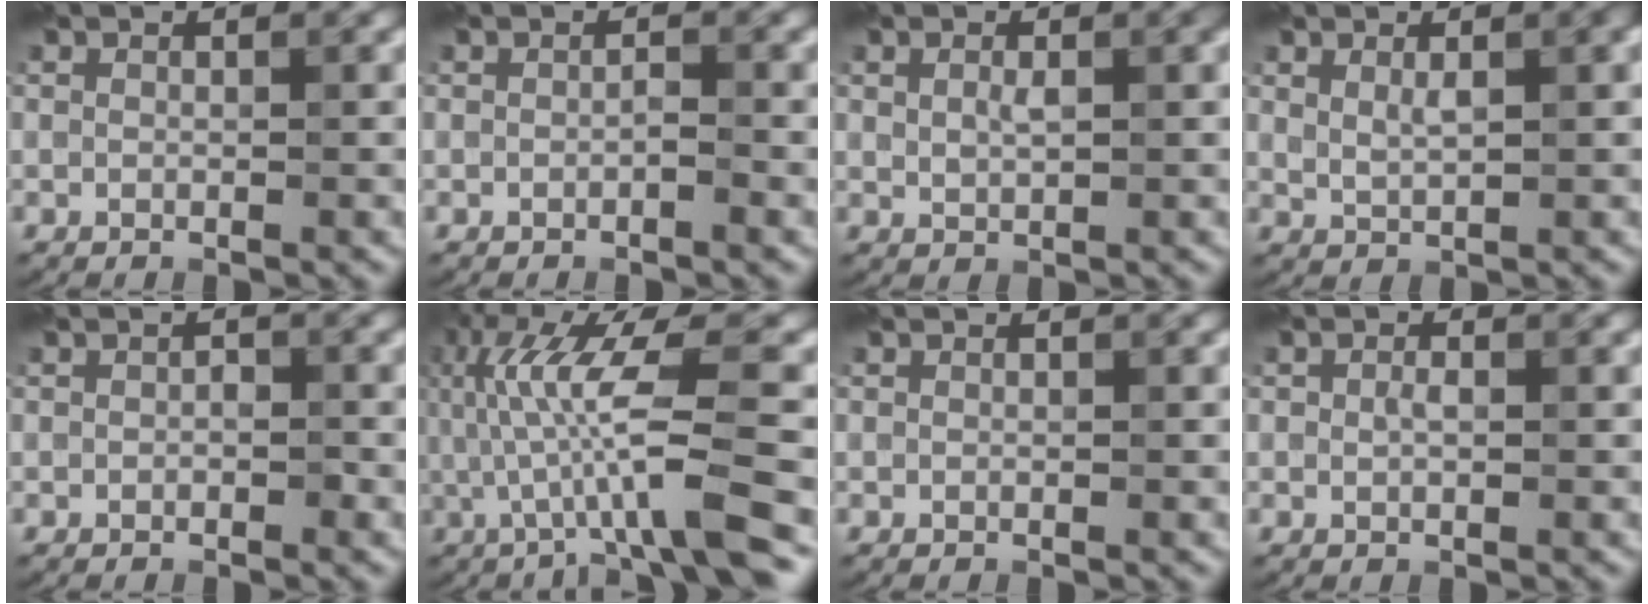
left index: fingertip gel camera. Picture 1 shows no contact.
{"total": 0.6, "force": [-0.2, 0.0, 0.6], "torque": [-0.011, 0.003, -0.004]}
{"total": 1.3, "force": [1.0, 0.4, 0.7], "torque": [-0.023, 0.008, 0.017]}
{"total": 1.7, "force": [1.4, 0.4, 1.0], "torque": [-0.023, 0.008, 0.024]}
{"total": 0.7, "force": [-0.2, 0.4, 0.5], "torque": [-0.012, 0.006, -0.003]}
{"total": 9.1, "force": [0.1, 1.4, 9.0], "torque": [-0.158, 0.013, 0.001]}
{"total": 0.0}
{"total": 0.7, "force": [0.4, 0.3, 0.6], "torque": [-0.018, 0.008, 0.005]}